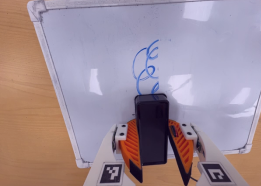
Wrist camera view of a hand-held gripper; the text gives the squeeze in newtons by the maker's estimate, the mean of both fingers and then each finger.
{"total": 7.5, "left": 8.7, "right": 6.3}